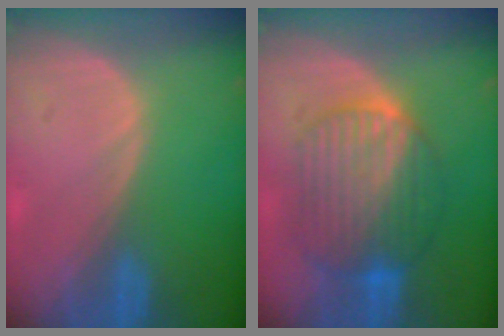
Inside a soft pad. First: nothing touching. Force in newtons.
{"total": 9.9, "press": 9.8, "slide": 1.0}